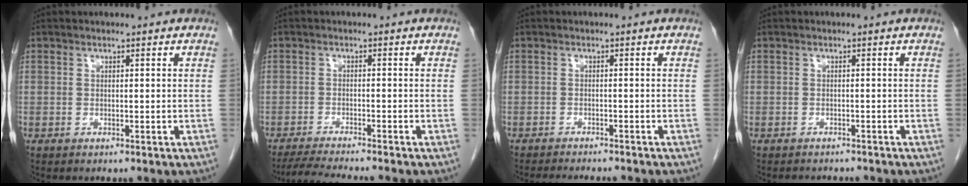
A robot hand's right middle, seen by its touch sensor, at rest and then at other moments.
{"total": 7.4, "force": [-6.6, -0.7, 3.2], "torque": [-0.042, -0.017, -0.105]}
{"total": 7.5, "force": [-6.8, 1.0, 2.9], "torque": [-0.037, -0.010, -0.094]}
{"total": 2.8, "force": [-2.6, 1.0, 0.4], "torque": [-0.003, -0.003, -0.033]}